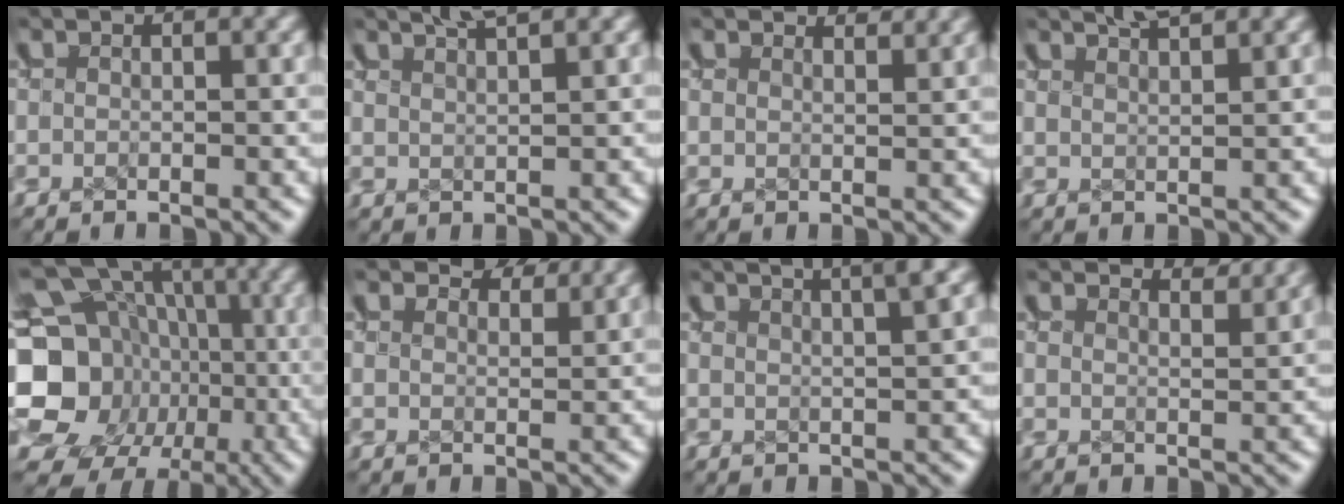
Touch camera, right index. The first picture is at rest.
{"total": 3.0, "force": [2.8, -0.7, 0.7], "torque": [0.000, 0.008, 0.050]}
{"total": 2.1, "force": [2.0, -0.7, -0.2], "torque": [0.000, -0.003, 0.035]}
{"total": 2.9, "force": [2.8, -0.7, 0.6], "torque": [-0.001, 0.005, 0.050]}
{"total": 15.5, "force": [-0.4, 13.7, 7.3], "torque": [-0.138, -0.039, -0.002]}
{"total": 2.4, "force": [2.4, 0.2, 0.4], "torque": [-0.005, 0.000, 0.040]}
{"total": 4.8, "force": [3.7, 0.9, 2.9], "torque": [-0.028, 0.018, 0.055]}
{"total": 3.2, "force": [3.1, -0.7, 0.2], "torque": [0.000, 0.001, 0.053]}